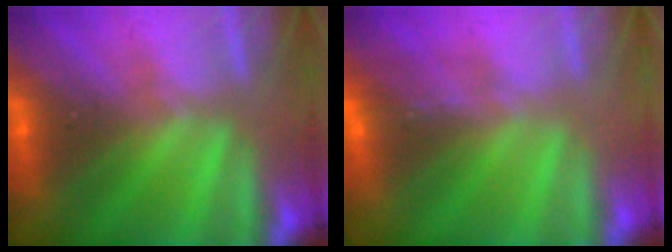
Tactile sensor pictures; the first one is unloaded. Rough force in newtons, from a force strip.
{"total": 1.3}